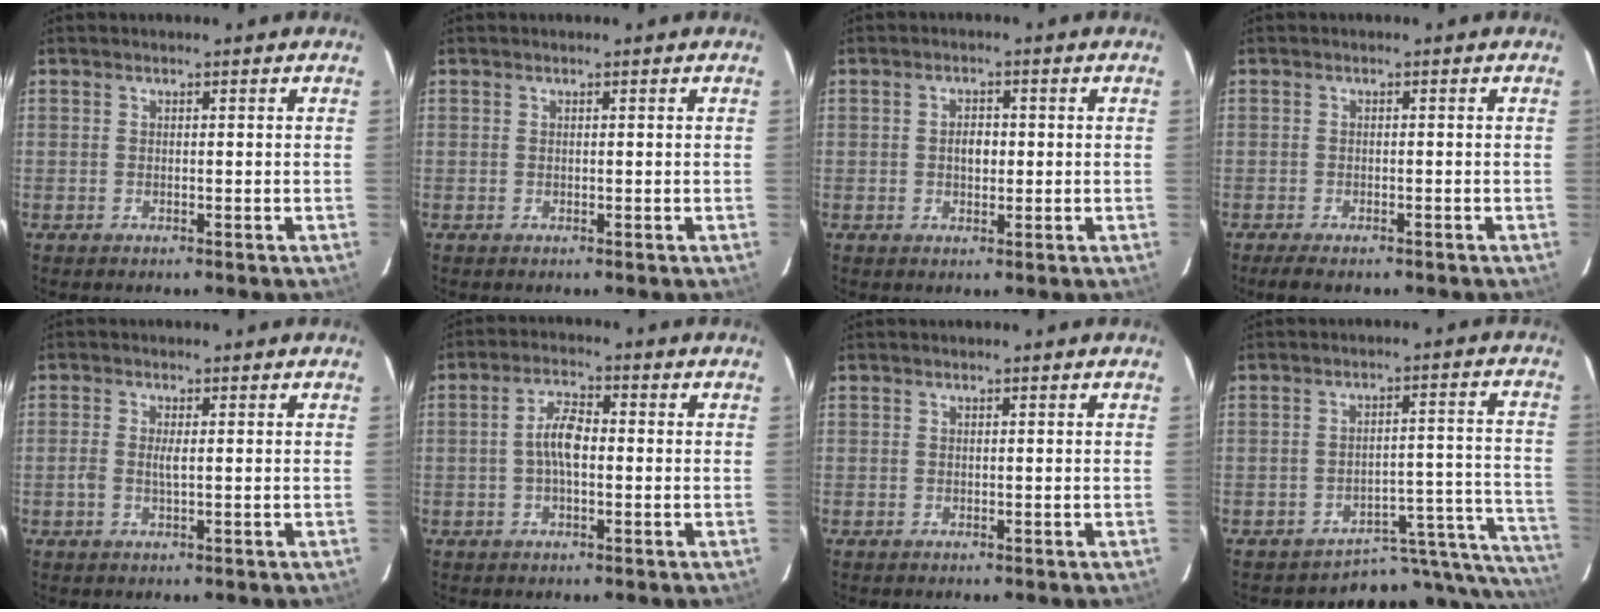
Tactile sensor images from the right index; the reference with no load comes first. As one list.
[{"total": 0.0}, {"total": 2.7, "force": [-0.1, 1.8, 2.0], "torque": [-0.033, 0.007, -0.002]}, {"total": 4.6, "force": [-3.7, 1.3, 2.4], "torque": [-0.053, -0.015, -0.060]}, {"total": 2.2, "force": [-0.2, 0.6, 2.2], "torque": [-0.046, 0.000, -0.005]}, {"total": 5.2, "force": [-0.5, 2.0, 4.7], "torque": [-0.093, 0.012, -0.010]}, {"total": 0.0}, {"total": 13.9, "force": [-12.4, 4.8, 4.2], "torque": [-0.019, 0.037, -0.166]}]